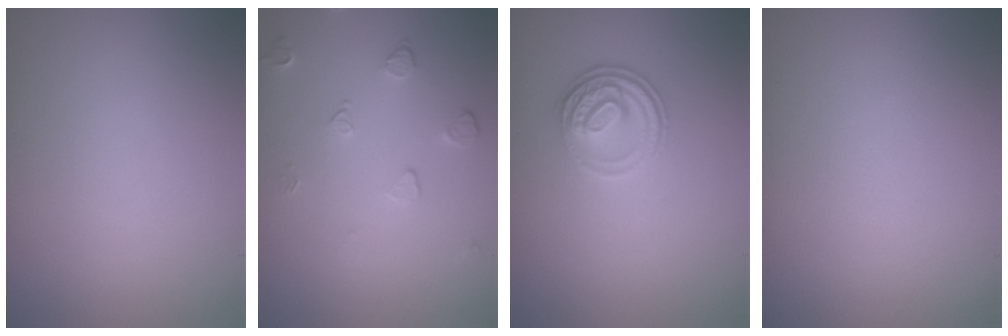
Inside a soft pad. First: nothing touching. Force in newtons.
{"total": 1.5, "press": 0.9, "slide": 1.1}
{"total": 2.7, "press": 2.5, "slide": 1.0}
{"total": 0.0}